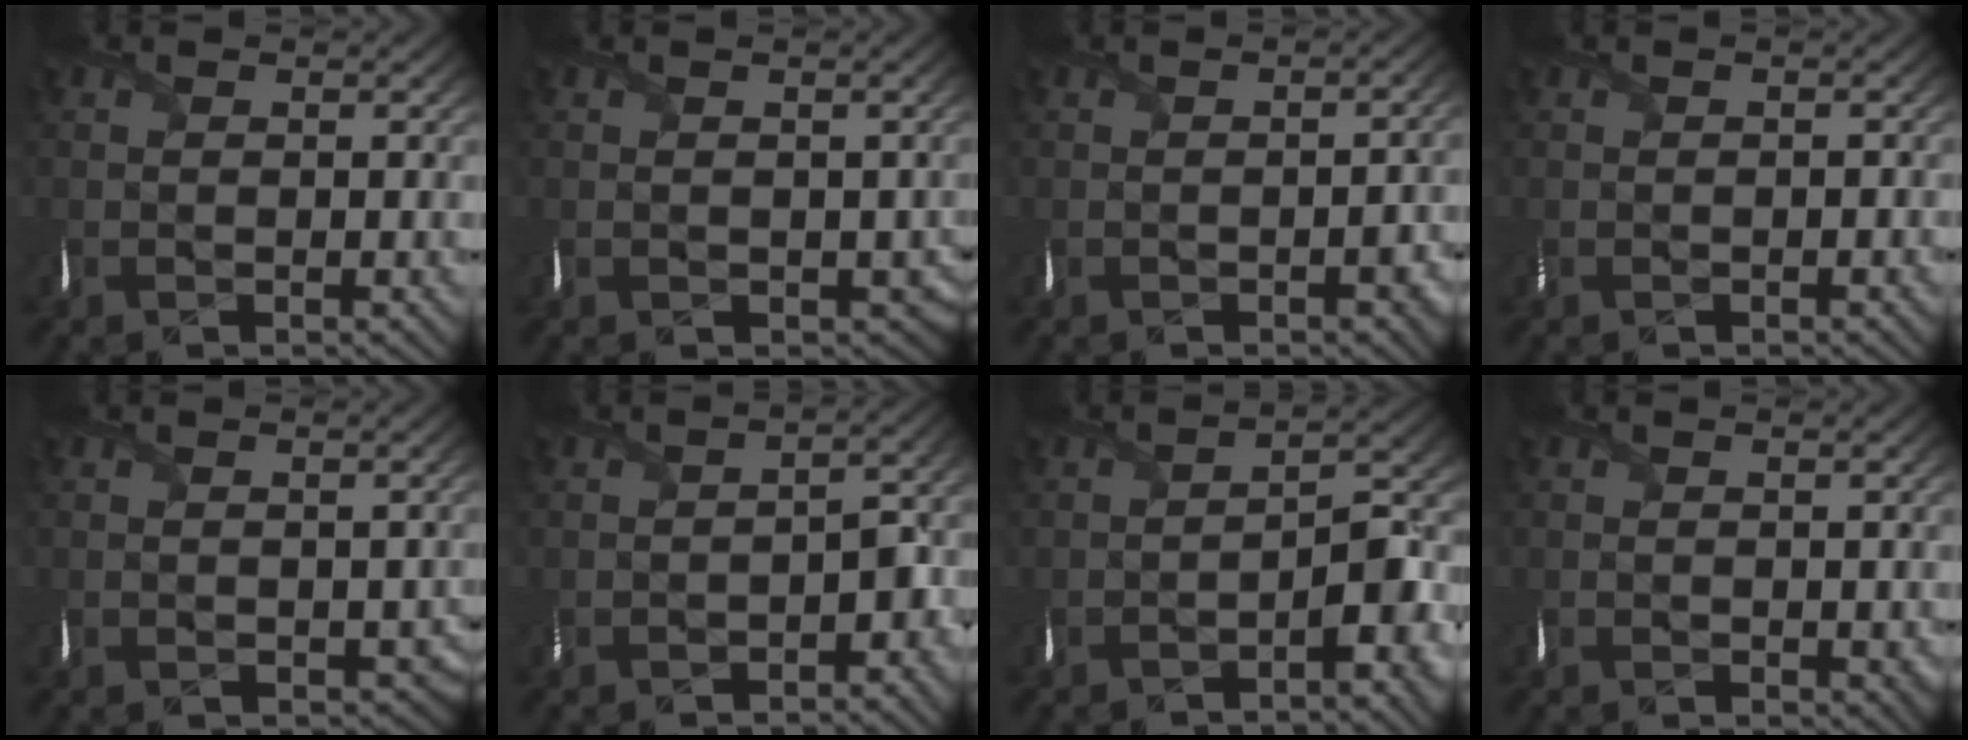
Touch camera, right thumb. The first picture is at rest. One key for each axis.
{"total": 3.5, "fx": -0.3, "fy": 2.9, "fz": 1.8, "tx": -0.031, "ty": -0.022, "tz": 0.000}
{"total": 3.2, "fx": -1.6, "fy": 1.4, "fz": 2.4, "tx": -0.032, "ty": -0.007, "tz": -0.019}
{"total": 0.9, "fx": -0.6, "fy": 0.4, "fz": 0.5, "tx": -0.010, "ty": -0.002, "tz": -0.010}
{"total": 3.1, "fx": -0.5, "fy": 2.6, "fz": 1.6, "tx": -0.024, "ty": -0.019, "tz": -0.005}
{"total": 5.2, "fx": -2.9, "fy": 2.4, "fz": 3.6, "tx": -0.046, "ty": -0.010, "tz": -0.051}
{"total": 6.2, "fx": -3.8, "fy": 1.4, "fz": 4.8, "tx": -0.064, "ty": 0.005, "tz": -0.066}
{"total": 1.7, "fx": -0.3, "fy": 1.0, "fz": 1.4, "tx": -0.021, "ty": -0.009, "tz": 0.000}